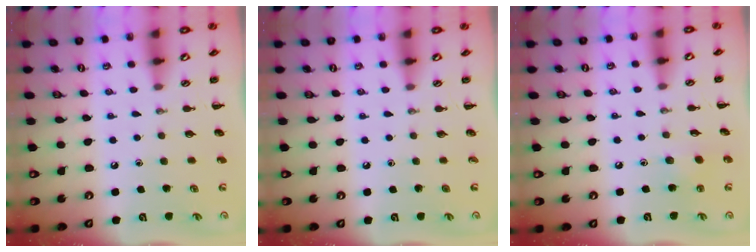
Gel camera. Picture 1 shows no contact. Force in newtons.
{"total": 0.0}
{"total": 3.7, "press": 3.5, "slide": 1.2}